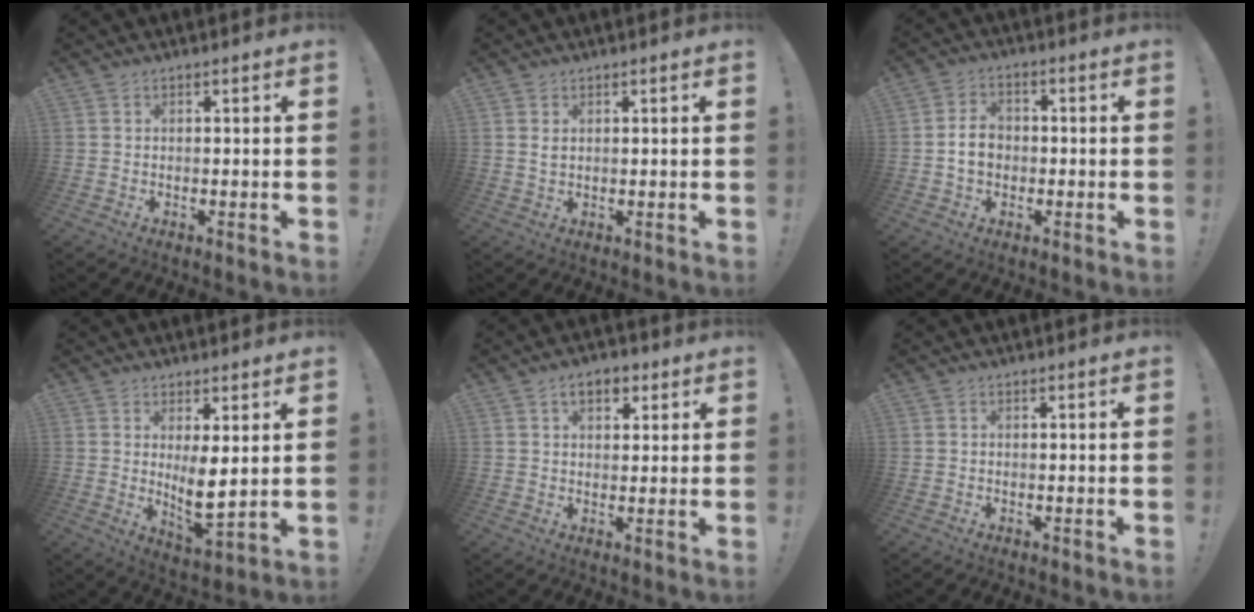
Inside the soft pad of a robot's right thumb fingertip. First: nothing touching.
{"total": 1.5, "force": [0.8, 0.9, 1.0], "torque": [-0.012, -0.002, 0.012]}
{"total": 6.9, "force": [-0.6, 5.5, 4.2], "torque": [-0.058, 0.009, -0.010]}
{"total": 8.1, "force": [2.2, 2.4, 7.4], "torque": [-0.109, -0.037, 0.039]}
{"total": 6.1, "force": [2.8, 3.8, 3.8], "torque": [-0.048, 0.000, 0.049]}
{"total": 0.5, "force": [0.1, 0.5, -0.2], "torque": [0.003, 0.001, 0.002]}